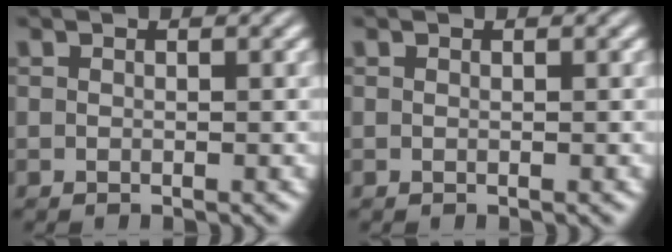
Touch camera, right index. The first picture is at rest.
{"total": 0.0}